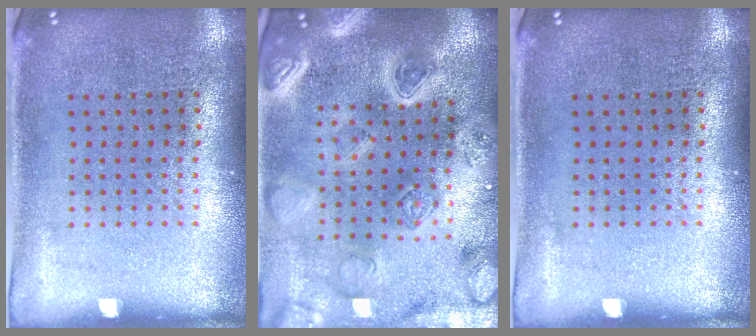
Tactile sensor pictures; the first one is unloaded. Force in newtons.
{"total": 4.6, "press": 4.0, "slide": 2.2}
{"total": 0.0}